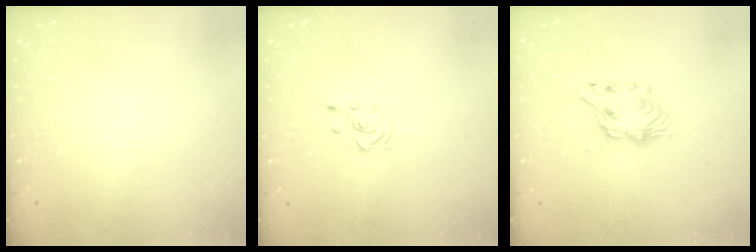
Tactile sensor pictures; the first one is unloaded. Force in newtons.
{"total": 3.3, "press": 3.3, "slide": 0.4}
{"total": 7.2, "press": 7.2, "slide": 0.1}